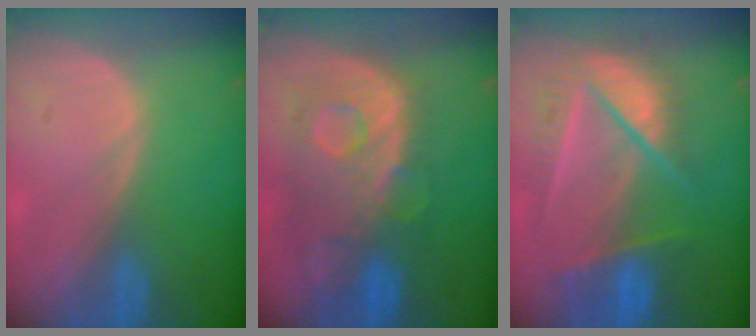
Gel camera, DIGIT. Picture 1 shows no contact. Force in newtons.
{"total": 11.3, "press": 9.7, "slide": 5.7}
{"total": 9.7, "press": 8.3, "slide": 5.1}